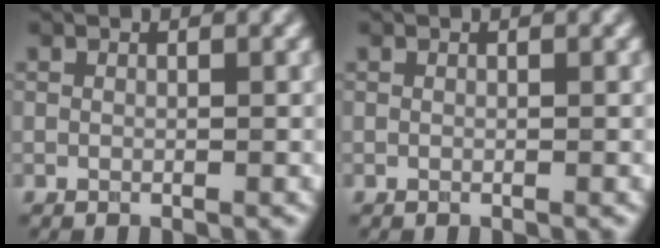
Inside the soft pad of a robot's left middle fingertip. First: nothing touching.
{"total": 0.0}